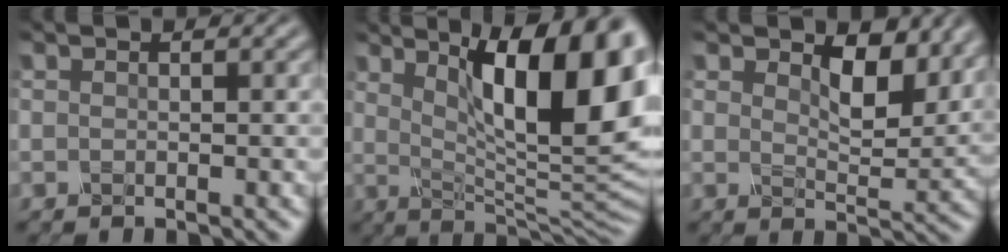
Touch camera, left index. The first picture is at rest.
{"total": 14.6, "force": [5.0, 4.6, 12.9], "torque": [-0.167, -0.006, 0.082]}
{"total": 5.7, "force": [3.2, 2.7, 3.9], "torque": [-0.064, -0.010, 0.042]}